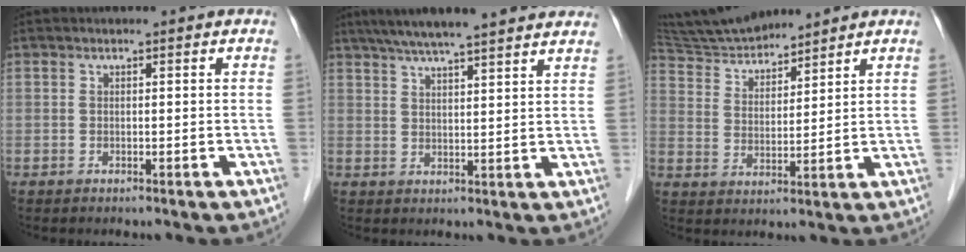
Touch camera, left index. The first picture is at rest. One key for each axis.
{"total": 15.9, "fx": 13.5, "fy": 0.7, "fz": 8.4, "tx": -0.134, "ty": 0.040, "tz": 0.180}
{"total": 9.0, "fx": 8.8, "fy": 0.8, "fz": 1.8, "tx": -0.049, "ty": 0.018, "tz": 0.175}